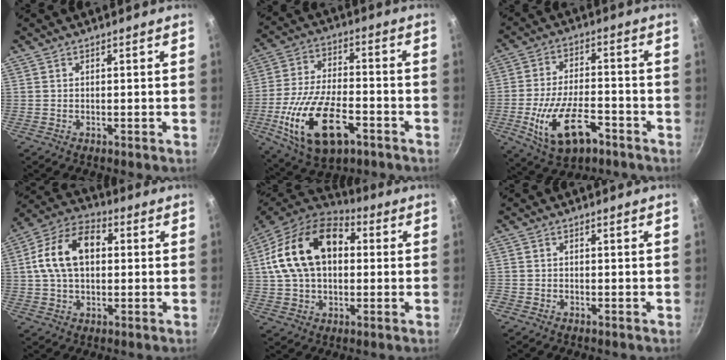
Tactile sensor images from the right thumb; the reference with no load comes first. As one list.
[{"total": 19.0, "force": [-7.2, 9.6, 14.7], "torque": [-0.276, 0.019, -0.125]}, {"total": 14.4, "force": [-6.1, 7.1, 10.9], "torque": [-0.193, 0.023, -0.102]}, {"total": 13.6, "force": [1.7, 8.8, 10.2], "torque": [-0.158, 0.027, 0.014]}, {"total": 19.4, "force": [3.0, 13.0, 14.1], "torque": [-0.227, 0.030, 0.037]}, {"total": 1.0, "force": [-0.8, 0.6, 0.2], "torque": [-0.010, 0.003, -0.020]}]